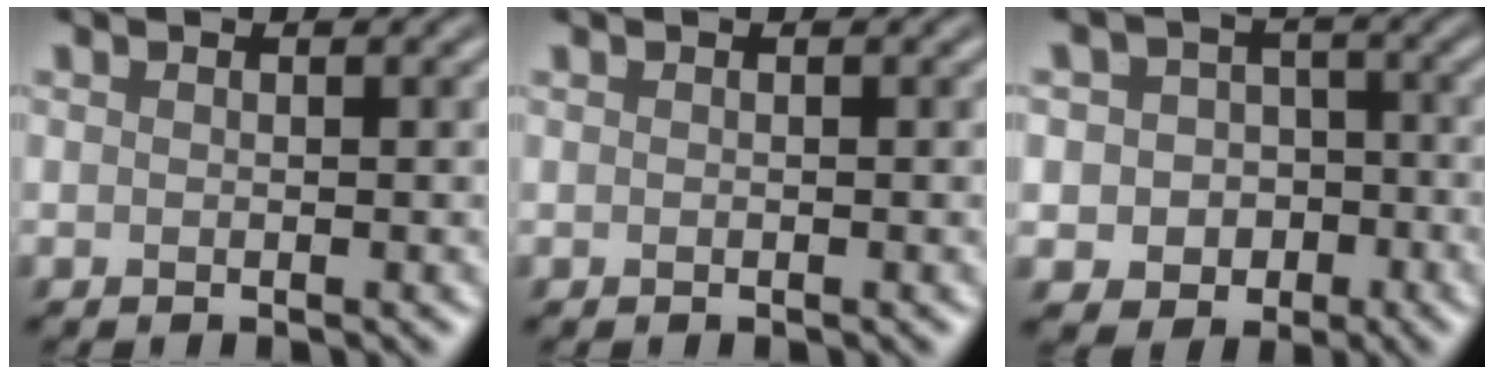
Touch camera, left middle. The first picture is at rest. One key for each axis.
{"total": 0.0}
{"total": 5.1, "fx": -1.0, "fy": 4.8, "fz": 1.7, "tx": -0.017, "ty": 0.014, "tz": -0.034}